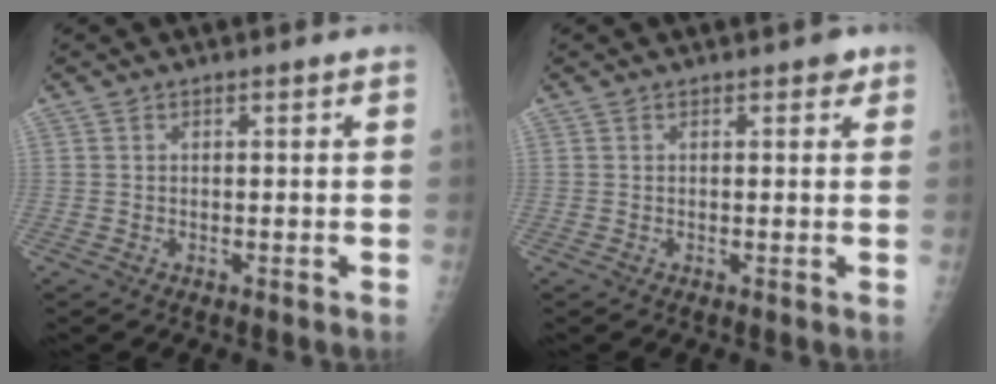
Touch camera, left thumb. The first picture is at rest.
{"total": 1.4, "force": [0.8, 0.8, 0.8], "torque": [0.003, -0.001, 0.005]}